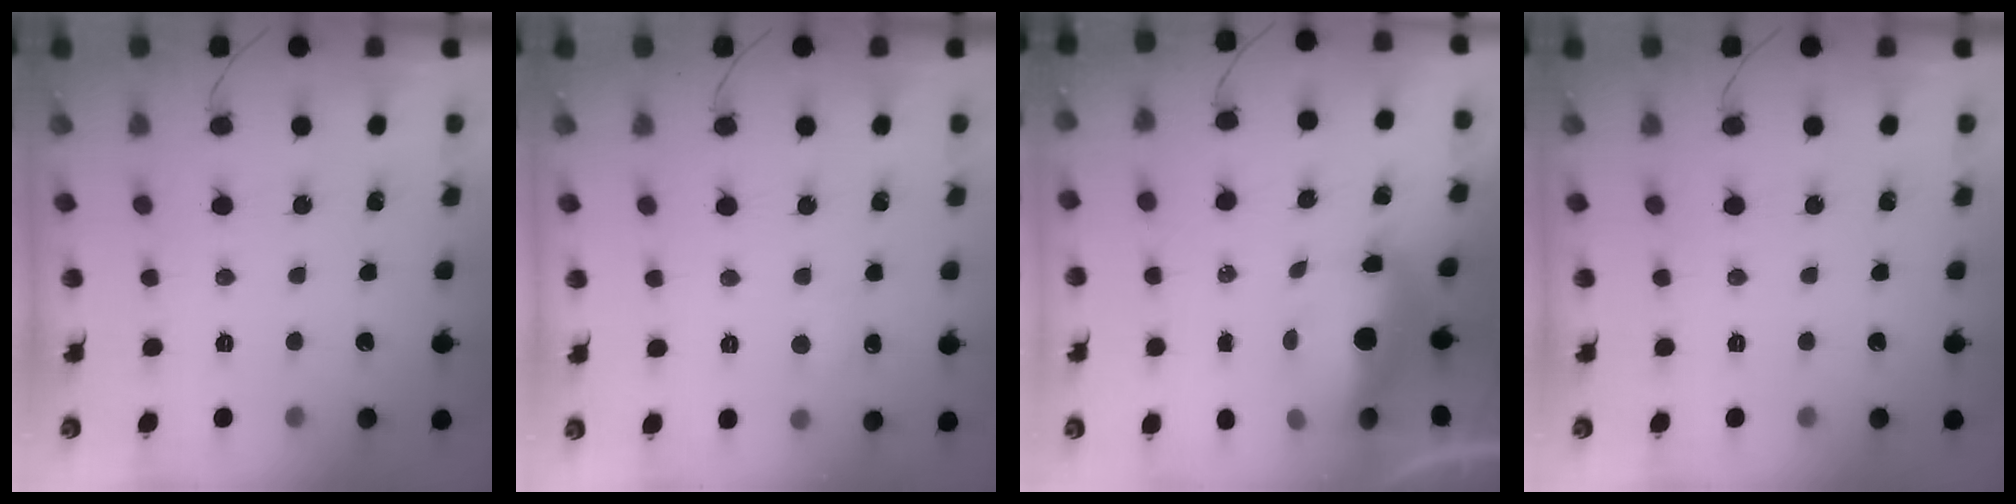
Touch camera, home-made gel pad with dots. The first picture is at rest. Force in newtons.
{"total": 5.9, "press": 5.7, "slide": 1.7}
{"total": 7.8, "press": 7.7, "slide": 1.4}
{"total": 0.0}